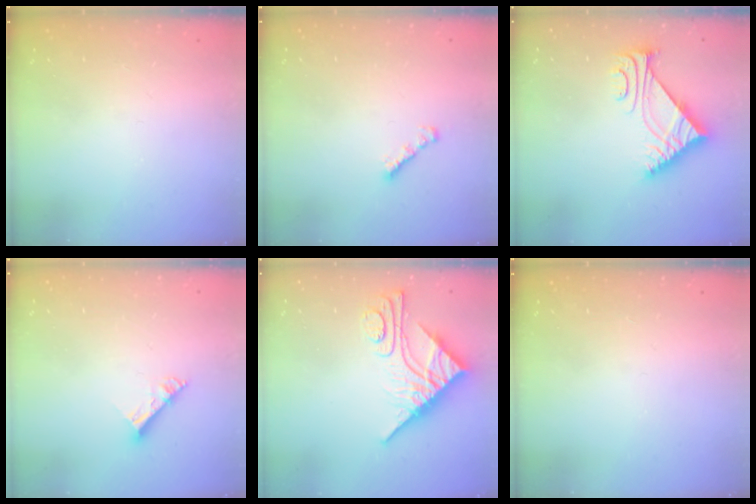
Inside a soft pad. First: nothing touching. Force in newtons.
{"total": 1.6, "press": 1.5, "slide": 0.4}
{"total": 7.1, "press": 7.1, "slide": 0.2}
{"total": 6.6, "press": 6.5, "slide": 0.7}
{"total": 10.9, "press": 10.8, "slide": 1.0}
{"total": 0.0}